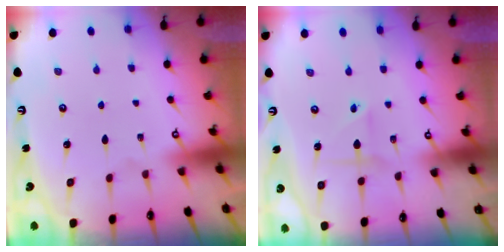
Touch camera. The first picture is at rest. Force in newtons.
{"total": 3.0, "press": 2.9, "slide": 0.7}